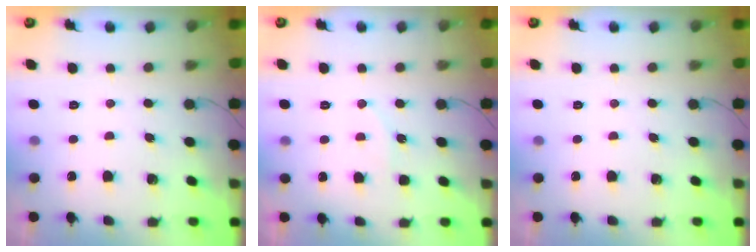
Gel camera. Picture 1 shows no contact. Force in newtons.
{"total": 7.9, "press": 7.8, "slide": 0.7}
{"total": 0.0}